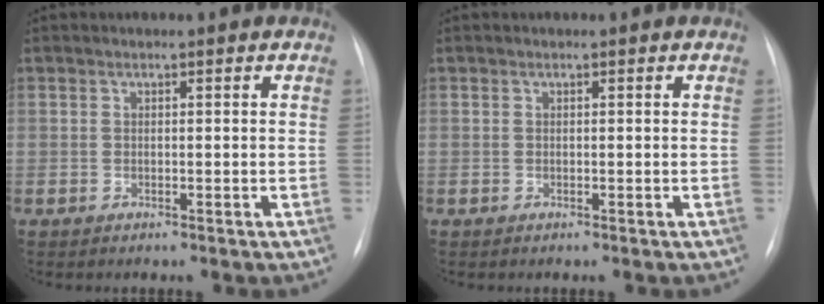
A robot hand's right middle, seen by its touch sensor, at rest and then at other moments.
{"total": 0.0}